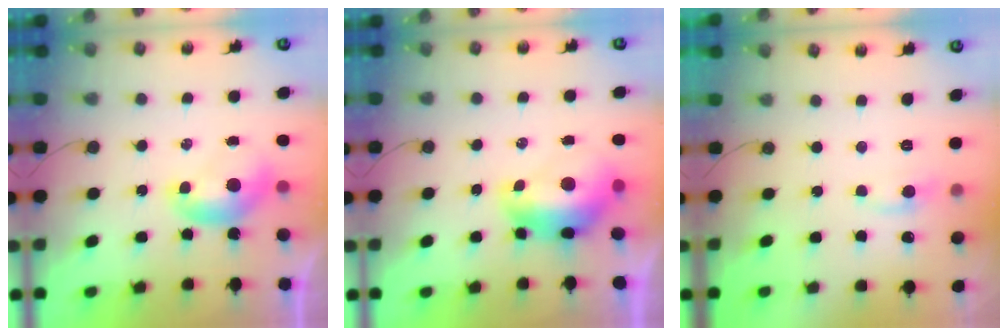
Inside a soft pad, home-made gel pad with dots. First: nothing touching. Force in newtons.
{"total": 3.1, "press": 3.0, "slide": 0.7}
{"total": 1.7, "press": 1.6, "slide": 0.7}